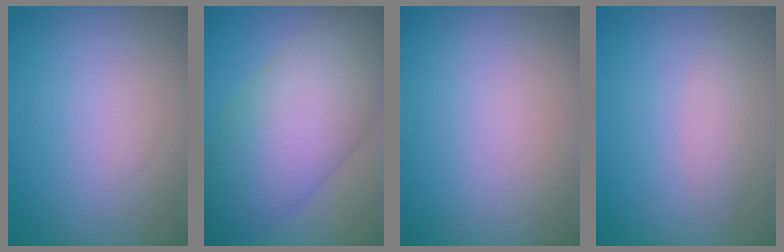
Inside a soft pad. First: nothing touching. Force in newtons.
{"total": 11.4, "press": 11.4, "slide": 0.1}
{"total": 0.0}
{"total": 1.5, "press": 1.5, "slide": 0.1}